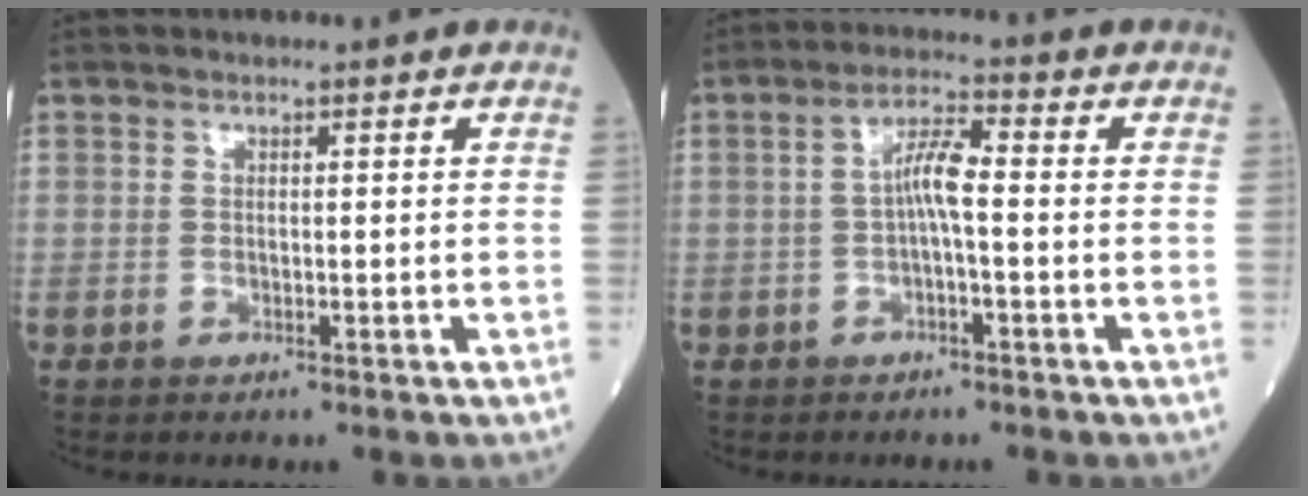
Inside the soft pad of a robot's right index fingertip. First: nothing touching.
{"total": 4.6, "force": [-0.4, 0.7, 4.5], "torque": [-0.081, 0.014, -0.007]}